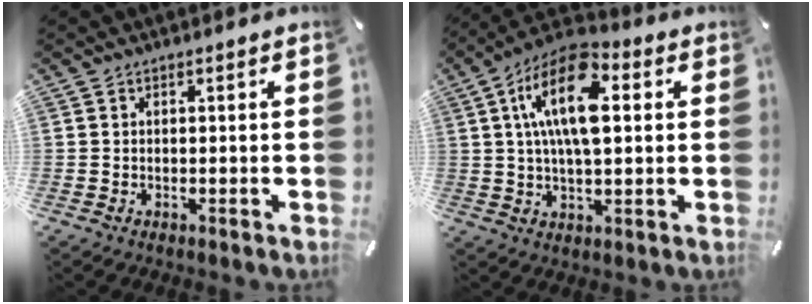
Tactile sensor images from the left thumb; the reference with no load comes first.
{"total": 15.2, "force": [3.7, 7.3, 12.8], "torque": [-0.249, -0.005, 0.059]}